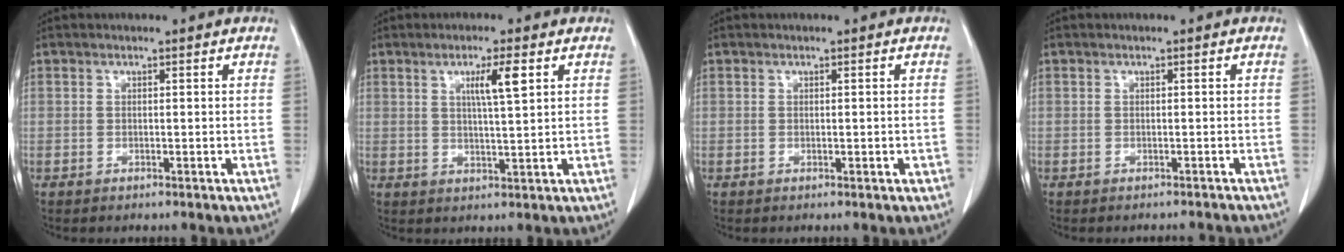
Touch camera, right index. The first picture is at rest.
{"total": 4.8, "force": [1.9, 0.0, 4.4], "torque": [-0.074, -0.001, 0.032]}
{"total": 0.9, "force": [-0.2, 0.3, 0.7], "torque": [-0.009, 0.000, -0.001]}
{"total": 3.6, "force": [-3.6, 0.5, 0.3], "torque": [0.001, -0.008, -0.040]}